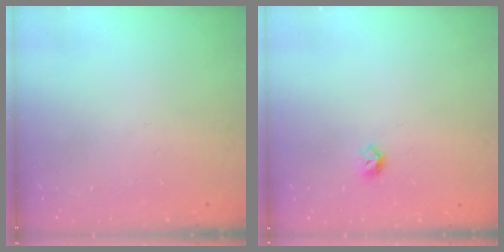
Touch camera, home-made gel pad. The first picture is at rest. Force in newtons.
{"total": 4.8, "press": 4.7, "slide": 1.0}